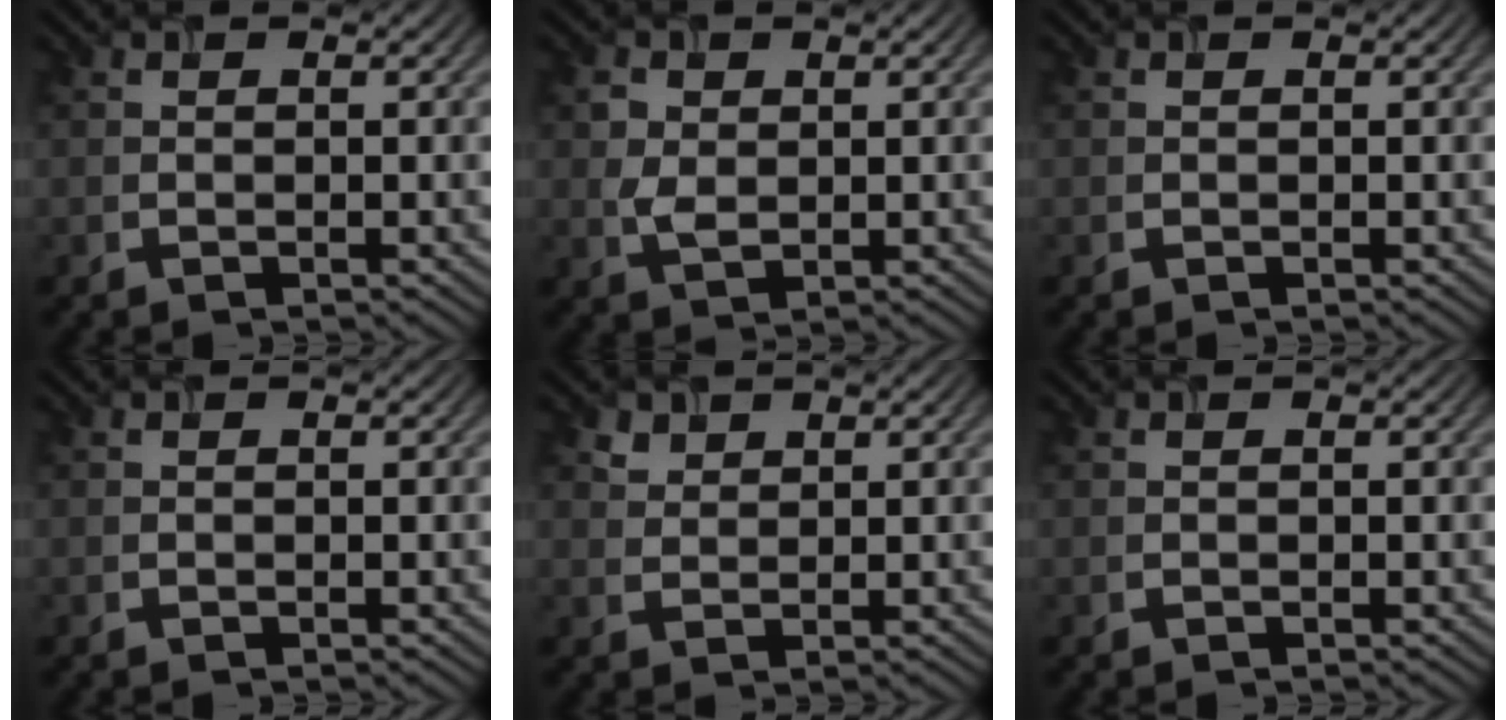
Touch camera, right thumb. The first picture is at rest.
{"total": 3.0, "force": [0.5, 2.3, 1.8], "torque": [-0.044, 0.000, 0.008]}
{"total": 0.0}
{"total": 0.0}
{"total": 1.8, "force": [1.4, 1.1, 0.5], "torque": [-0.015, -0.001, 0.029]}
{"total": 0.0}